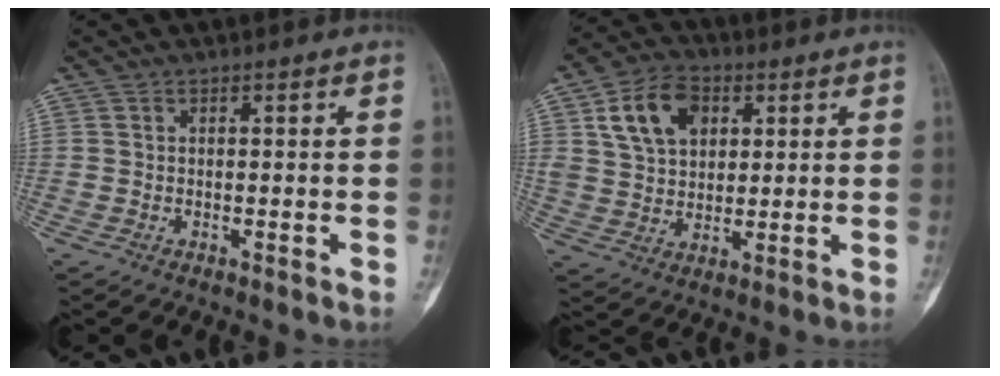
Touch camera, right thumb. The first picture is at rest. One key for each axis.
{"total": 11.9, "fx": 4.3, "fy": 8.3, "fz": 7.3, "tx": -0.109, "ty": -0.002, "tz": 0.077}